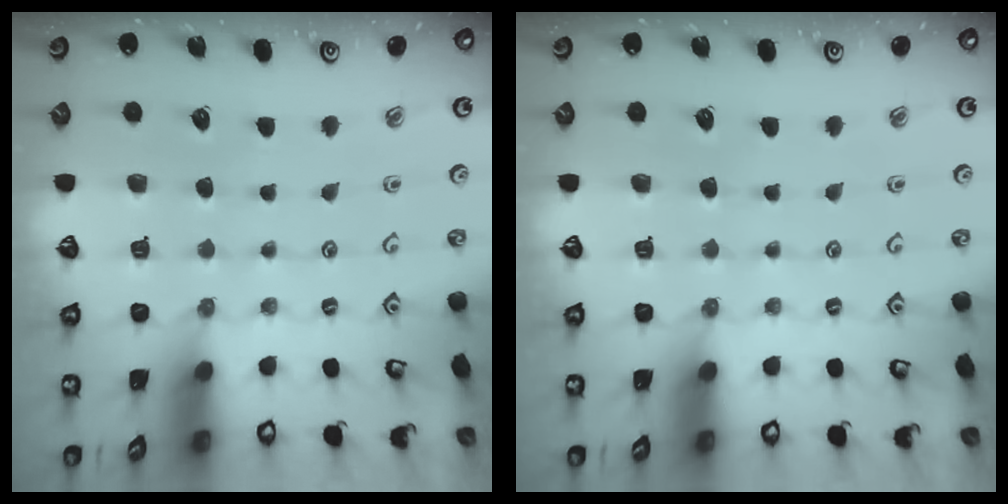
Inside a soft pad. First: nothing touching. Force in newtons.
{"total": 0.0}